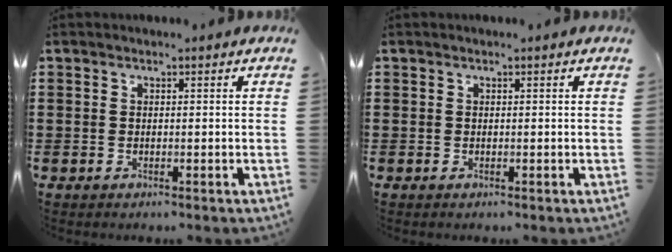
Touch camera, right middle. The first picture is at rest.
{"total": 0.0}